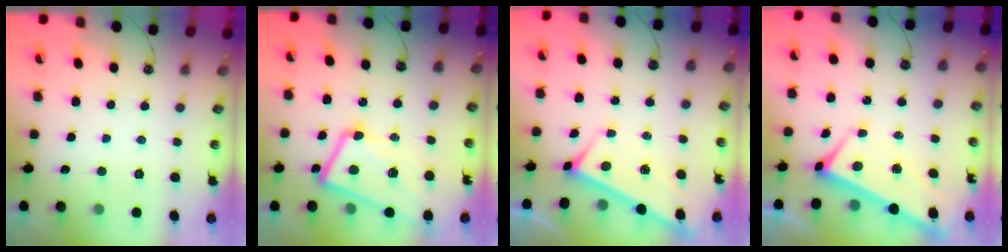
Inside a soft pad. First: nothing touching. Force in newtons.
{"total": 10.0, "press": 9.8, "slide": 2.2}
{"total": 3.7, "press": 3.7, "slide": 0.2}
{"total": 1.0, "press": 0.7, "slide": 0.8}